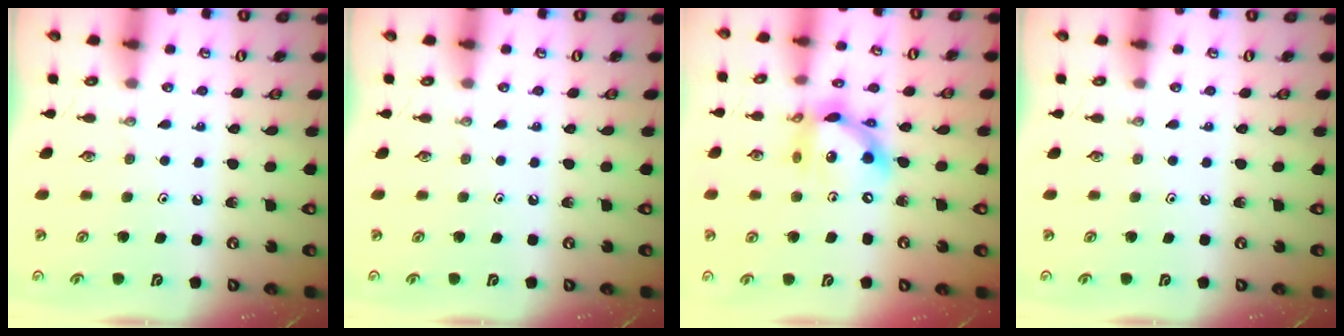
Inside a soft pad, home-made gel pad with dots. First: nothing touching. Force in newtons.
{"total": 0.0}
{"total": 14.6, "press": 14.6, "slide": 1.0}
{"total": 0.0}